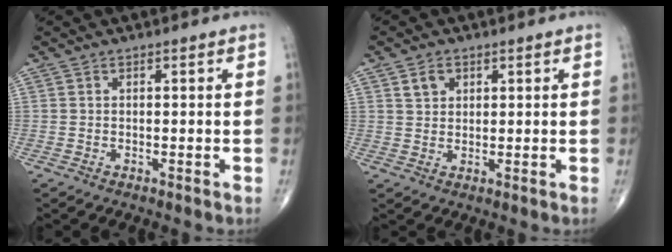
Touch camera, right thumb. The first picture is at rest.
{"total": 3.2, "force": [1.6, 2.4, 1.5], "torque": [-0.014, -0.006, 0.029]}